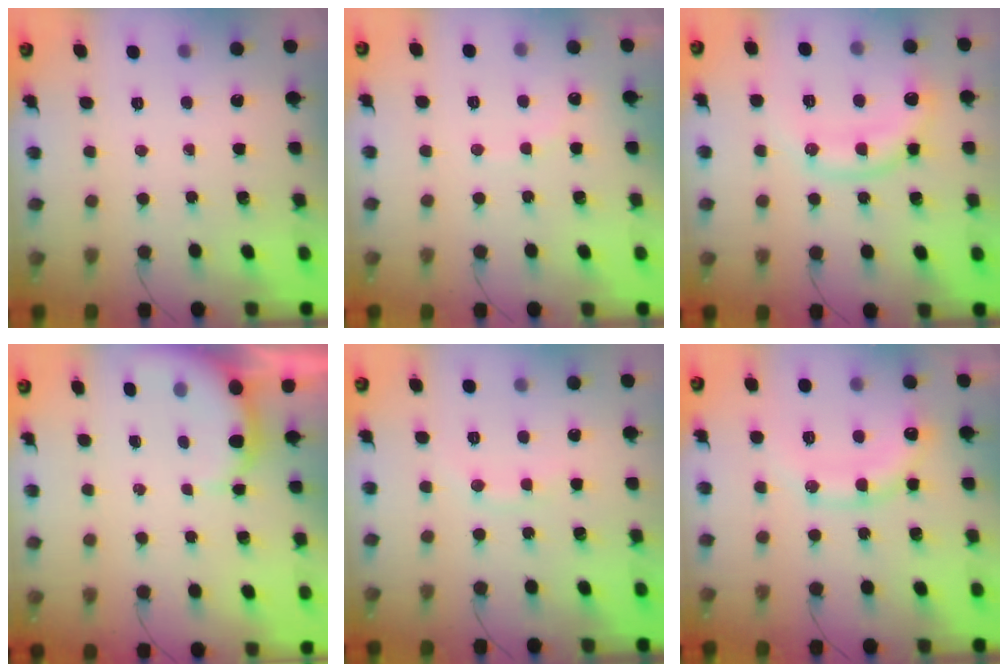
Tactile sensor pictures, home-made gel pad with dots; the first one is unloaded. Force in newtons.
{"total": 5.8, "press": 5.7, "slide": 1.1}
{"total": 12.1, "press": 12.1, "slide": 0.4}
{"total": 4.8, "press": 4.8, "slide": 0.7}
{"total": 5.3, "press": 5.1, "slide": 1.6}
{"total": 14.4, "press": 14.3, "slide": 1.9}